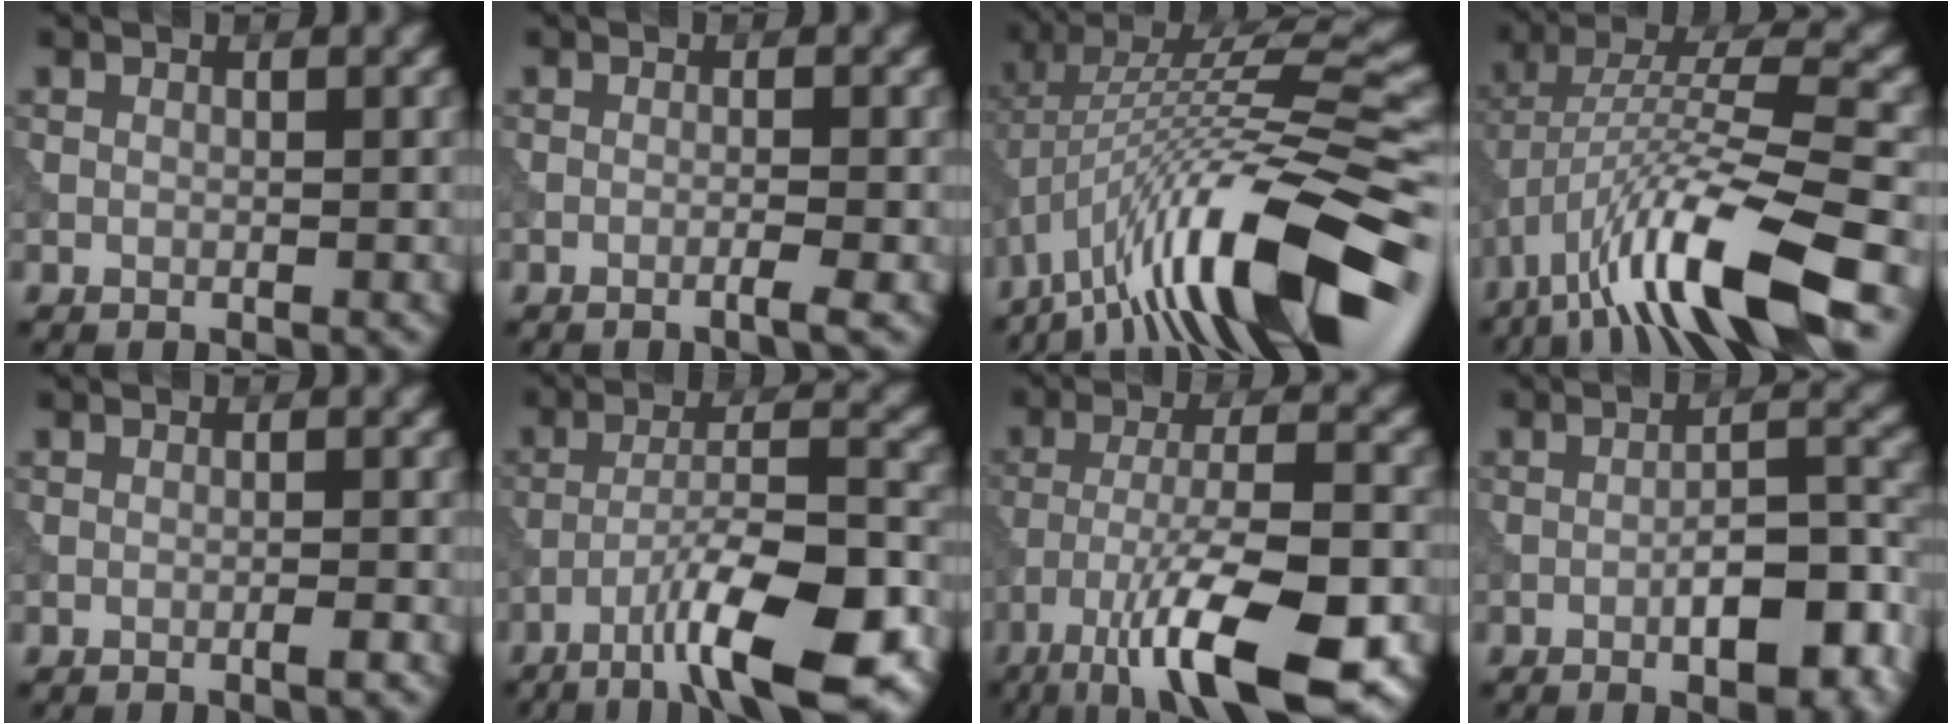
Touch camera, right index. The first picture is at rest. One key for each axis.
{"total": 1.7, "fx": -0.7, "fy": 0.2, "fz": 1.5, "tx": -0.019, "ty": 0.003, "tz": -0.020}
{"total": 14.8, "fx": -6.9, "fy": 3.9, "fz": 12.6, "tx": -0.217, "ty": 0.027, "tz": -0.117}
{"total": 11.6, "fx": -5.8, "fy": 2.8, "fz": 9.7, "tx": -0.181, "ty": 0.012, "tz": -0.104}
{"total": 0.8, "fx": -0.4, "fy": 0.0, "fz": 0.7, "tx": -0.010, "ty": 0.003, "tz": -0.010}
{"total": 11.7, "fx": -7.0, "fy": 2.5, "fz": 9.1, "tx": -0.149, "ty": 0.010, "tz": -0.115}
{"total": 11.5, "fx": -6.3, "fy": 2.9, "fz": 9.2, "tx": -0.159, "ty": -0.001, "tz": -0.111}
{"total": 7.1, "fx": -3.1, "fy": 2.3, "fz": 5.9, "tx": -0.082, "ty": 0.011, "tz": -0.045}